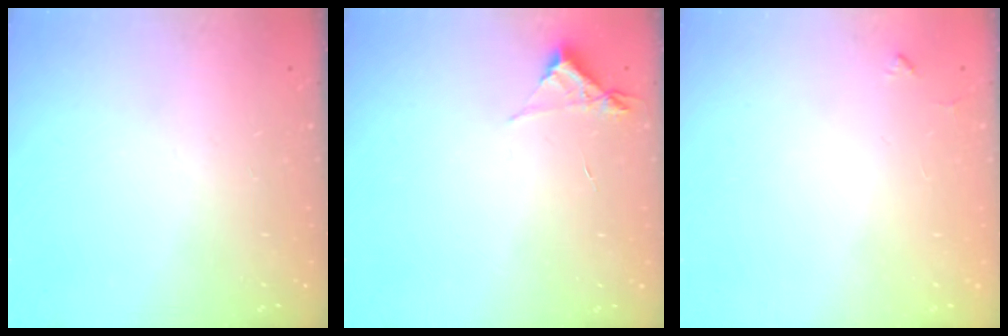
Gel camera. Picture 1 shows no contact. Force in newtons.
{"total": 3.0, "press": 3.0, "slide": 0.3}
{"total": 3.5, "press": 3.5, "slide": 0.5}